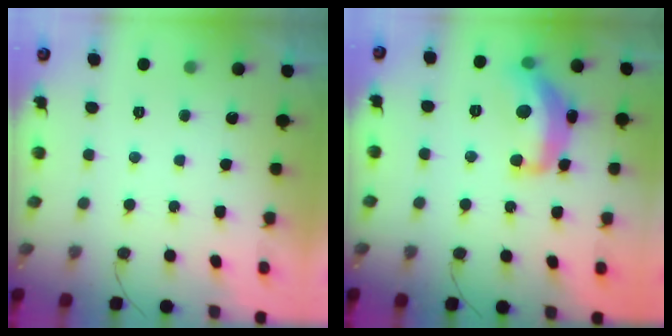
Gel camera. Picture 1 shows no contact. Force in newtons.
{"total": 15.7, "press": 15.6, "slide": 1.0}